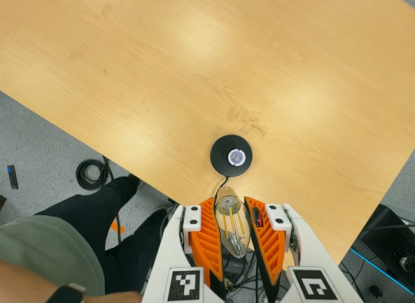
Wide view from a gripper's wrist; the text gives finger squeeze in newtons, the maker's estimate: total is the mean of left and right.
{"total": 22.6, "left": 24.8, "right": 20.5}